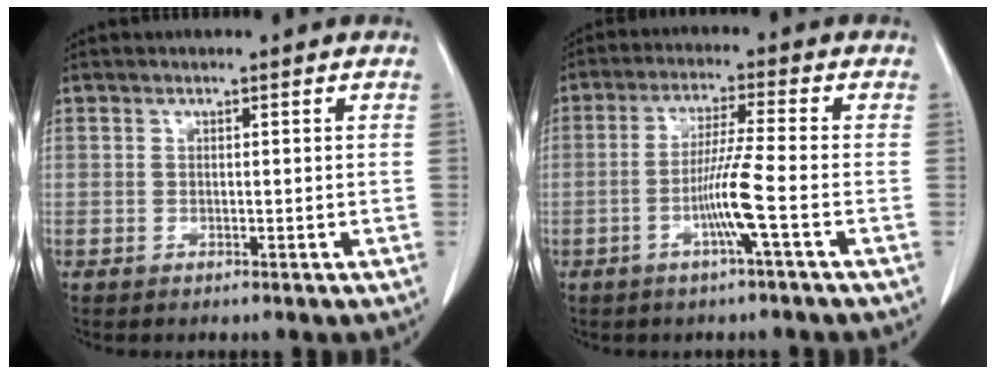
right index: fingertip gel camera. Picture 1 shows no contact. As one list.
[{"total": 6.8, "force": [-2.4, -1.2, 6.3], "torque": [-0.122, -0.006, -0.049]}]